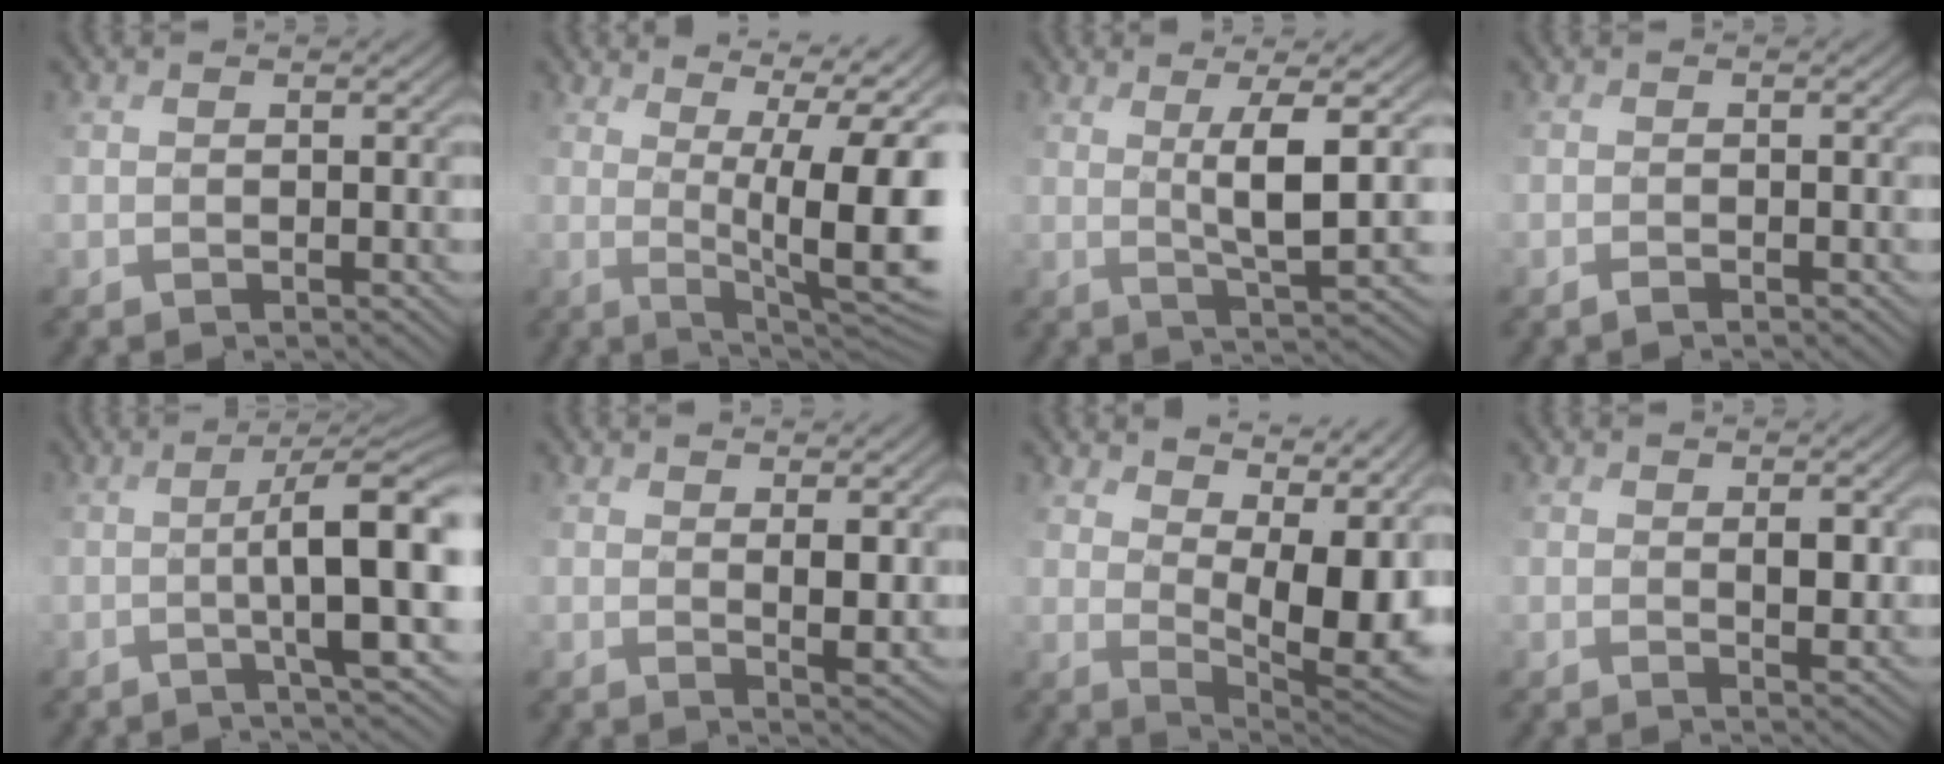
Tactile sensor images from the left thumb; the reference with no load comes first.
{"total": 14.3, "force": [3.0, 4.2, 13.3], "torque": [-0.183, 0.027, 0.065]}
{"total": 5.4, "force": [2.1, 0.0, 5.0], "torque": [-0.092, 0.014, 0.044]}
{"total": 0.7, "force": [-0.7, 0.0, 0.3], "torque": [-0.004, 0.003, -0.015]}
{"total": 9.1, "force": [-0.8, 0.8, 9.1], "torque": [-0.125, 0.016, -0.015]}
{"total": 3.8, "force": [1.7, 1.5, 3.1], "torque": [-0.065, -0.004, 0.039]}
{"total": 11.7, "force": [4.9, 5.8, 8.9], "torque": [-0.138, -0.003, 0.099]}
{"total": 3.2, "force": [1.2, 1.6, 2.5], "torque": [-0.054, -0.001, 0.028]}